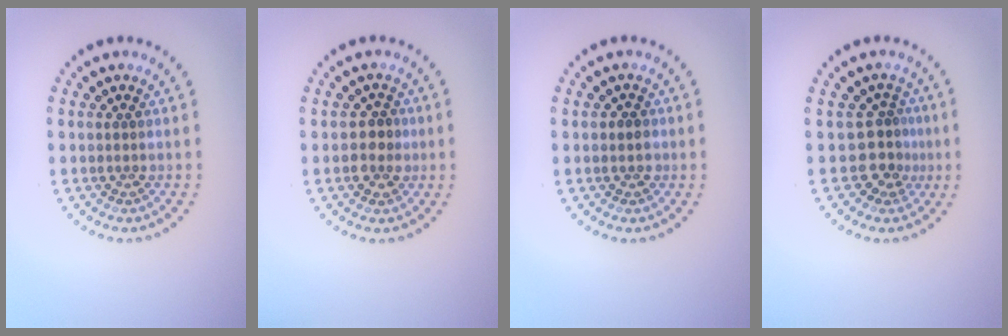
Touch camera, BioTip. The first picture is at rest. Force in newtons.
{"total": 2.1, "press": 2.0, "slide": 0.6}
{"total": 0.8, "press": 0.7, "slide": 0.4}
{"total": 2.7, "press": 1.9, "slide": 1.9}